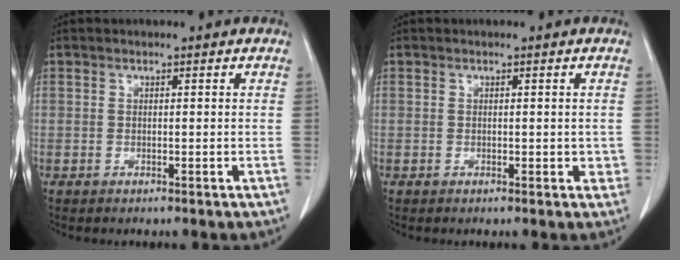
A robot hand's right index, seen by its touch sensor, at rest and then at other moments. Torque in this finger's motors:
{"motor_torque": [0.00, 0.19, 0.01, 0.04]}